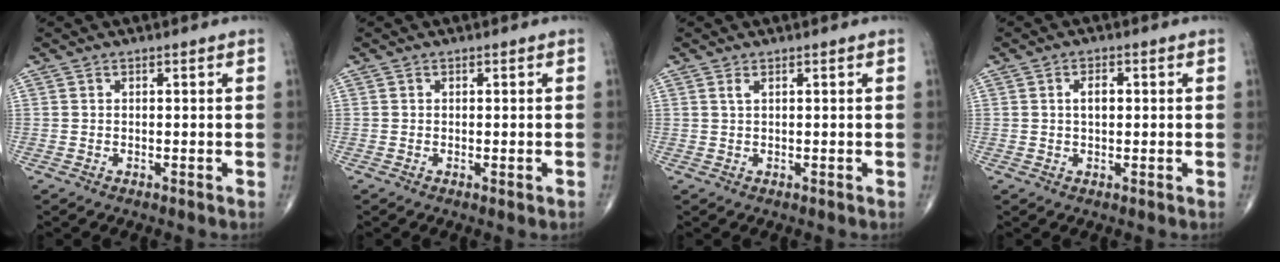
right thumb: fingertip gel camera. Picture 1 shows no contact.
{"total": 0.9, "force": [-0.3, 0.2, 0.8], "torque": [-0.012, -0.003, -0.005]}
{"total": 0.8, "force": [0.5, 0.2, 0.7], "torque": [-0.018, 0.005, 0.011]}
{"total": 2.8, "force": [0.4, 1.6, 2.3], "torque": [-0.036, 0.004, 0.004]}